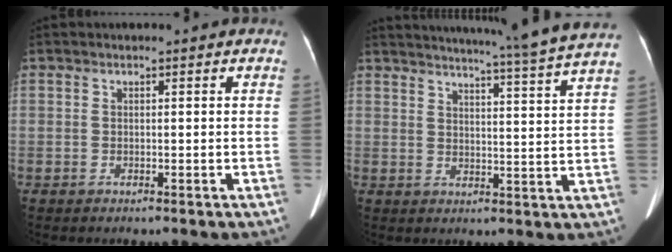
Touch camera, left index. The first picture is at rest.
{"total": 20.4, "force": [18.3, -2.3, 8.5], "torque": [-0.140, -0.059, 0.222]}